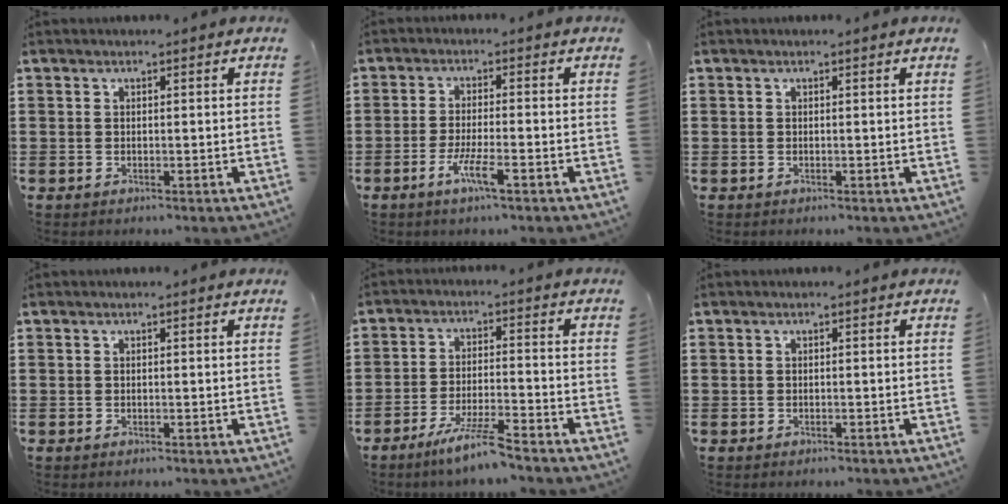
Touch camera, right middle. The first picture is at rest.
{"total": 4.8, "force": [-2.5, 0.6, 4.0], "torque": [-0.084, -0.010, -0.048]}
{"total": 0.0}
{"total": 0.0}
{"total": 6.3, "force": [-5.1, -0.1, 3.7], "torque": [-0.077, -0.014, -0.096]}
{"total": 0.0}